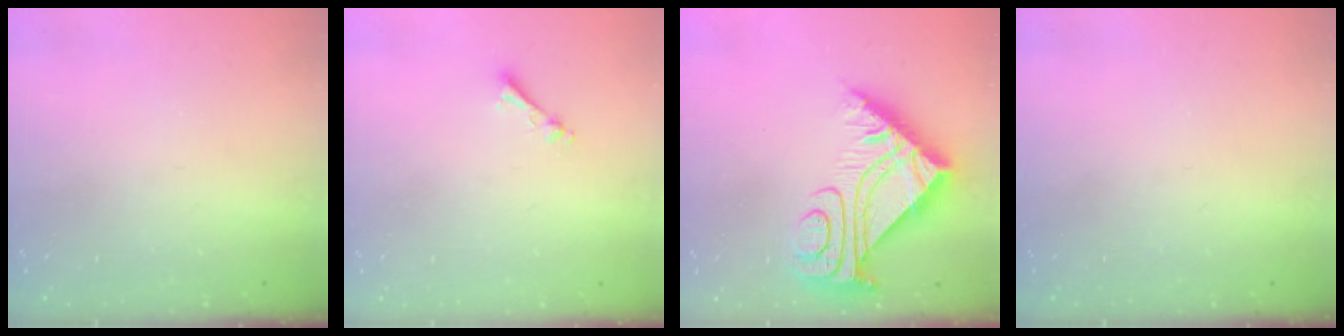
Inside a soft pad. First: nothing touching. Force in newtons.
{"total": 2.5, "press": 2.5, "slide": 0.3}
{"total": 10.2, "press": 10.1, "slide": 0.8}
{"total": 0.0}